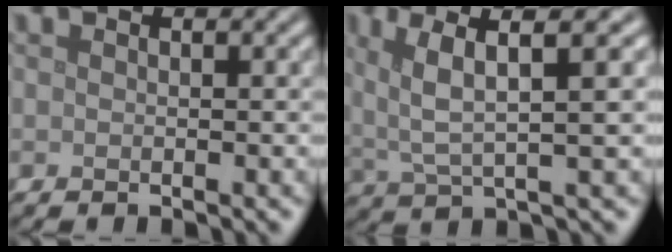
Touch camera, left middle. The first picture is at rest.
{"total": 6.3, "force": [2.7, 1.4, 5.5], "torque": [-0.107, 0.012, 0.051]}